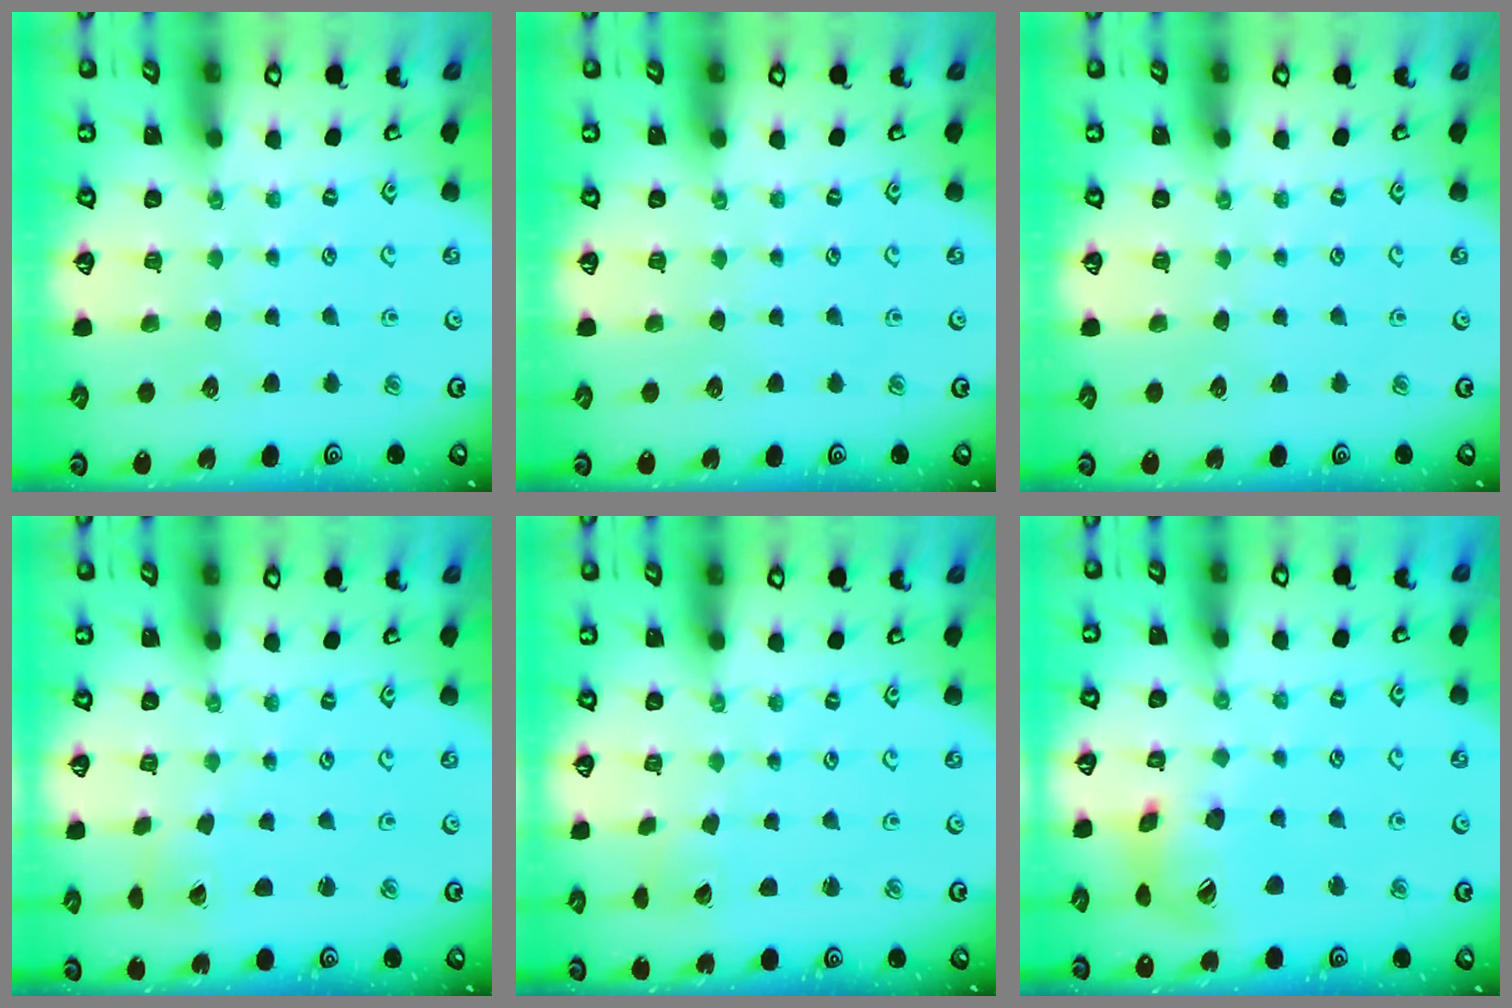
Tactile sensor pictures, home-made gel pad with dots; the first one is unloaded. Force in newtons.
{"total": 0.0}
{"total": 0.0}
{"total": 1.5, "press": 1.5, "slide": 0.0}
{"total": 2.6, "press": 2.6, "slide": 0.2}
{"total": 13.1, "press": 13.0, "slide": 1.7}